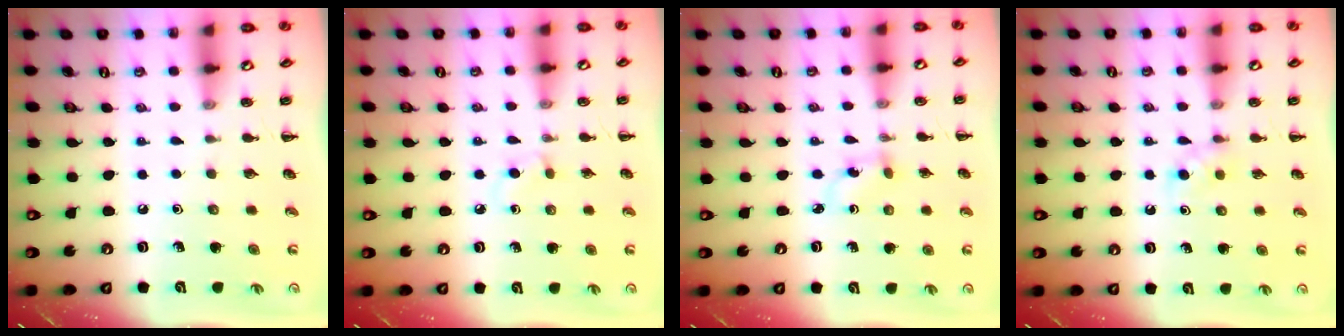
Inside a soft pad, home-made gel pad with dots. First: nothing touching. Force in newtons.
{"total": 1.9, "press": 1.6, "slide": 1.0}
{"total": 2.1, "press": 1.9, "slide": 0.9}
{"total": 3.0, "press": 2.7, "slide": 1.2}